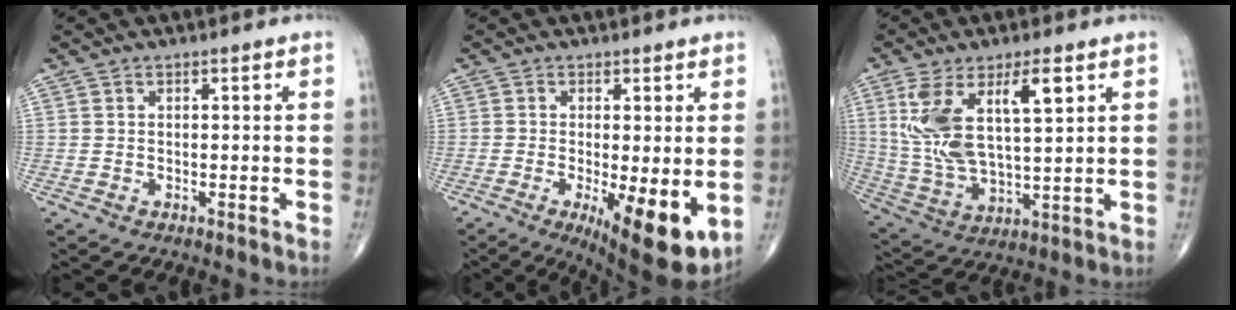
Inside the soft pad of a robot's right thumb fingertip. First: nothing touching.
{"total": 11.6, "force": [-2.9, 3.4, 10.7], "torque": [-0.155, -0.024, -0.035]}
{"total": 15.0, "force": [5.5, 5.7, 12.8], "torque": [-0.250, -0.020, 0.115]}